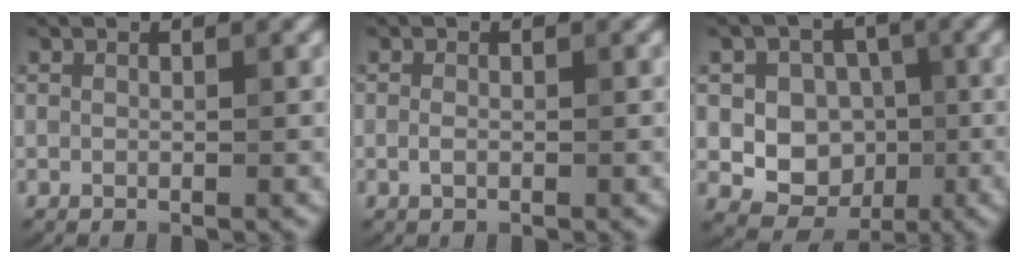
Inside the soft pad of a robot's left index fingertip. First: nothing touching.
{"total": 0.9, "force": [-0.3, 0.3, 0.7], "torque": [-0.021, 0.002, -0.007]}
{"total": 7.1, "force": [0.3, 6.4, 3.2], "torque": [-0.040, 0.013, -0.016]}